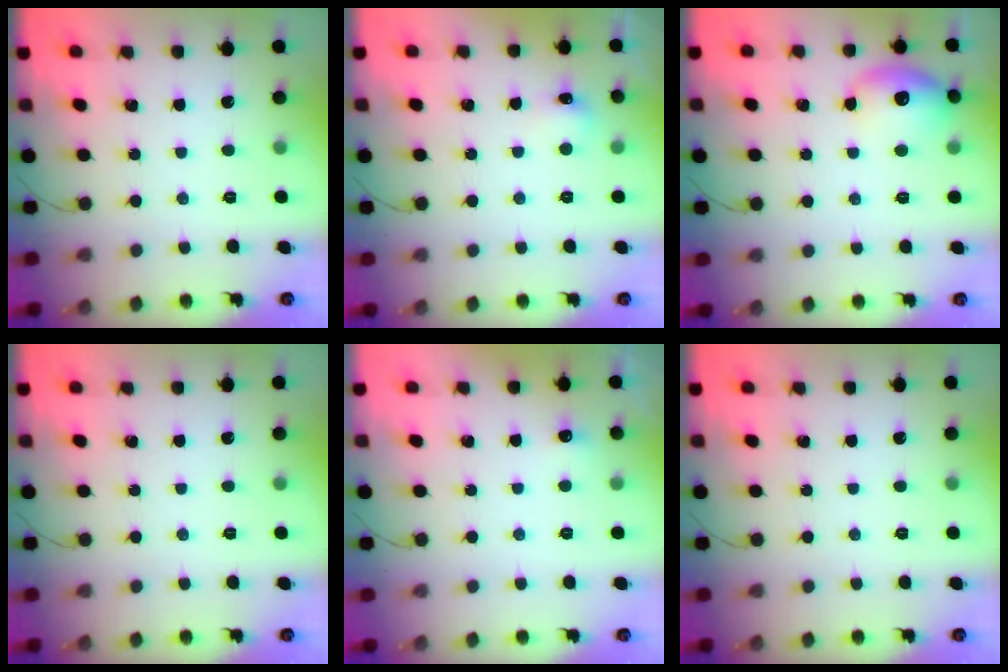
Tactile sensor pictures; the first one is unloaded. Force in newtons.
{"total": 5.9, "press": 5.8, "slide": 1.2}
{"total": 11.0, "press": 10.8, "slide": 1.8}
{"total": 0.0}
{"total": 3.9, "press": 3.7, "slide": 1.3}
{"total": 0.0}